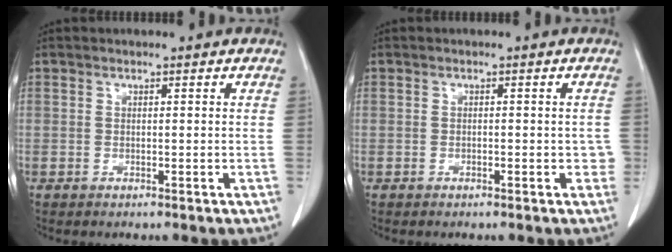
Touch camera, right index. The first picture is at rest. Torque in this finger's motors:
{"motor_torque": [-0.01, 0.06, -0.02, -0.01]}